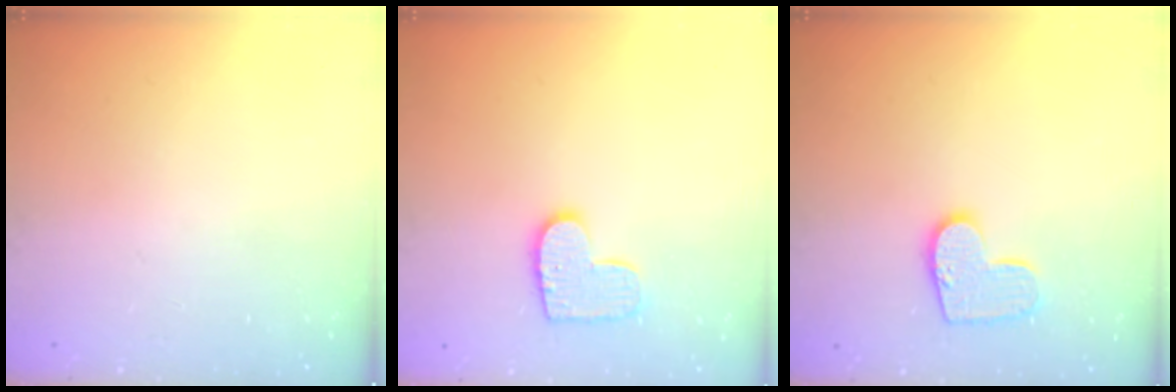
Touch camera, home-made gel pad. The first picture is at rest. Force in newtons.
{"total": 10.2, "press": 10.1, "slide": 0.5}
{"total": 10.2, "press": 10.2, "slide": 0.2}